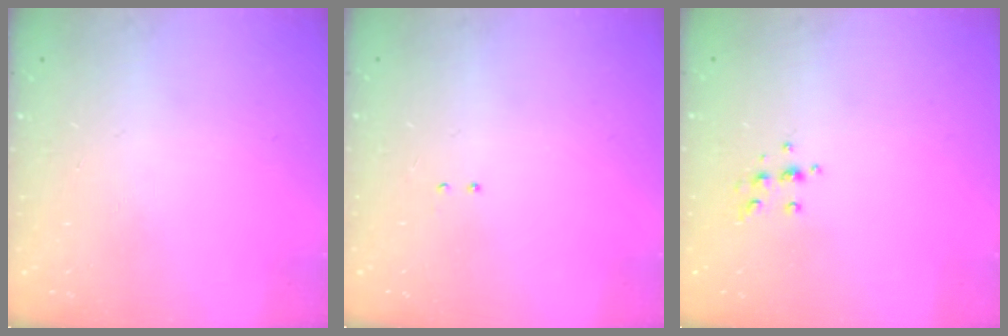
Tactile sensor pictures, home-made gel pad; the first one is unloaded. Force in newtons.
{"total": 2.1, "press": 2.0, "slide": 0.6}
{"total": 6.2, "press": 6.1, "slide": 0.7}